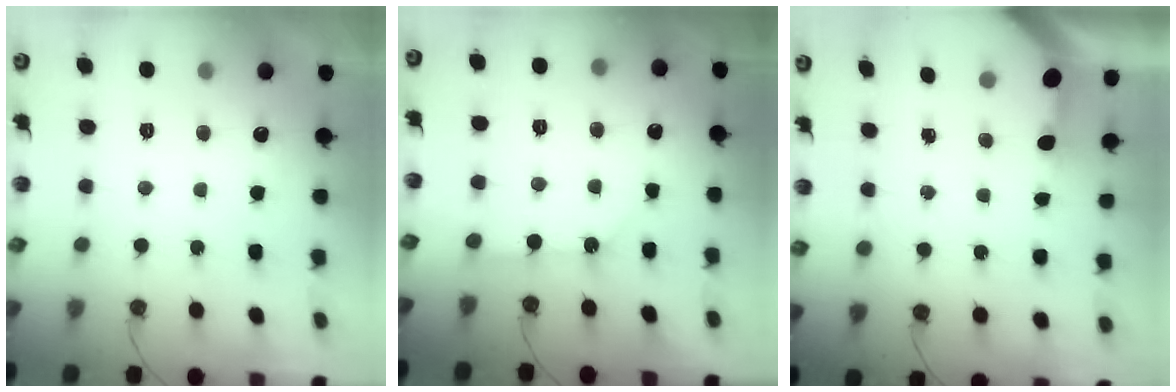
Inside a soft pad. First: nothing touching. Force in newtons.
{"total": 2.6, "press": 2.6, "slide": 0.3}
{"total": 3.4, "press": 3.3, "slide": 0.4}